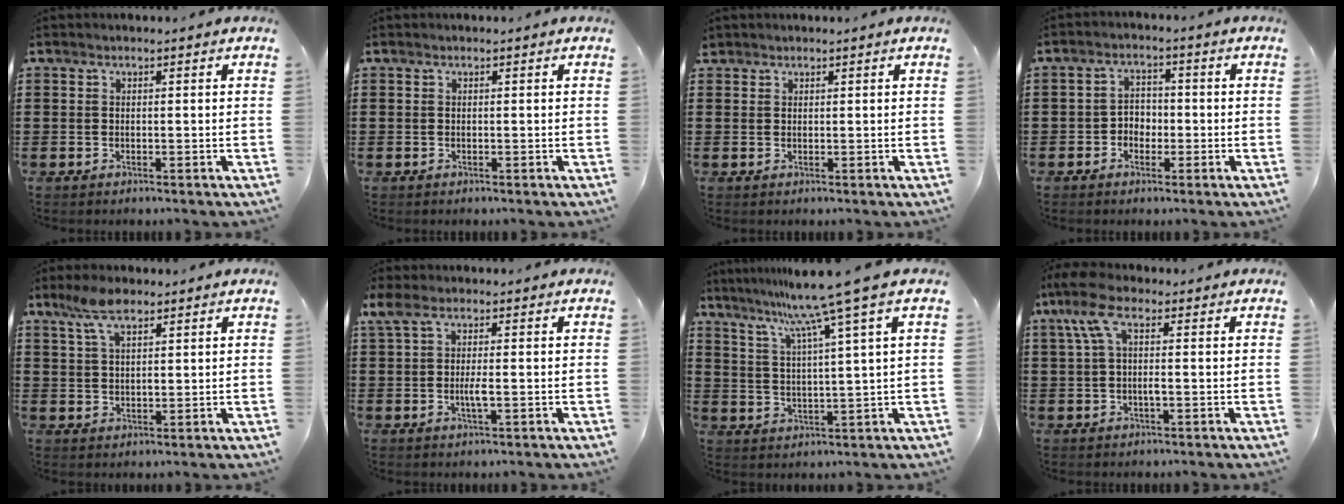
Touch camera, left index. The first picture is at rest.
{"total": 0.0}
{"total": 0.7, "force": [0.6, 0.3, 0.0], "torque": [-0.002, 0.003, 0.012]}
{"total": 2.9, "force": [-1.4, 2.3, 1.3], "torque": [-0.030, 0.009, -0.031]}
{"total": 5.7, "force": [3.6, 2.5, 3.7], "torque": [-0.083, 0.008, 0.066]}
{"total": 3.5, "force": [-0.2, 0.7, 3.4], "torque": [-0.076, -0.002, -0.010]}
{"total": 9.5, "force": [6.7, -2.2, 6.4], "torque": [-0.145, -0.032, 0.105]}
{"total": 5.5, "force": [0.5, 2.0, 5.1], "torque": [-0.119, 0.003, 0.000]}